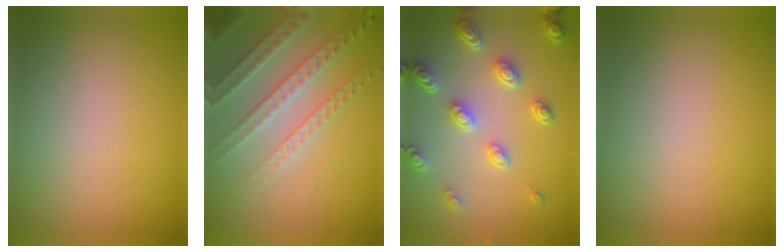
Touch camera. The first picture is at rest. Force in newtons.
{"total": 4.4, "press": 3.9, "slide": 1.9}
{"total": 4.7, "press": 3.8, "slide": 2.9}
{"total": 0.0}